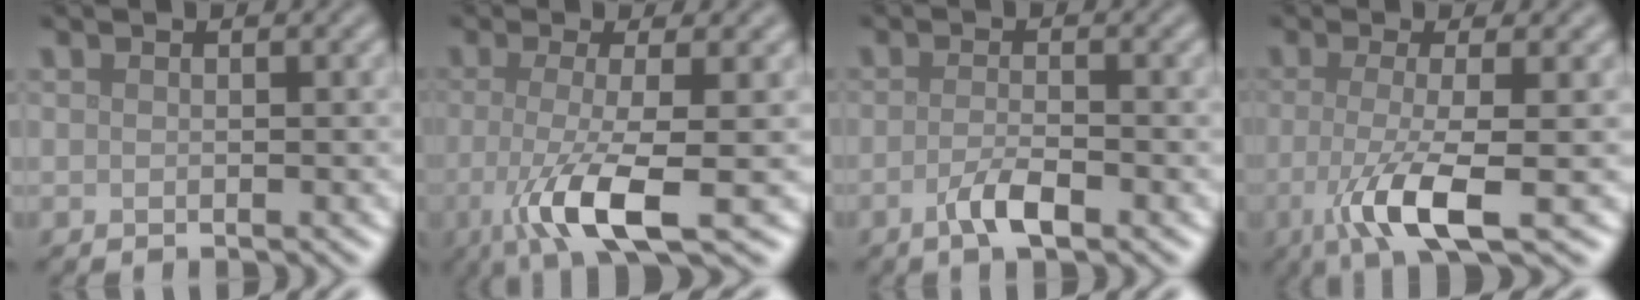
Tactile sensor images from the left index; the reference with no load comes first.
{"total": 6.9, "force": [-2.1, 1.6, 6.4], "torque": [-0.116, -0.012, -0.047]}
{"total": 2.6, "force": [-1.4, 0.7, 2.1], "torque": [-0.044, 0.001, -0.030]}
{"total": 6.2, "force": [-1.8, 1.4, 5.7], "torque": [-0.108, -0.012, -0.041]}